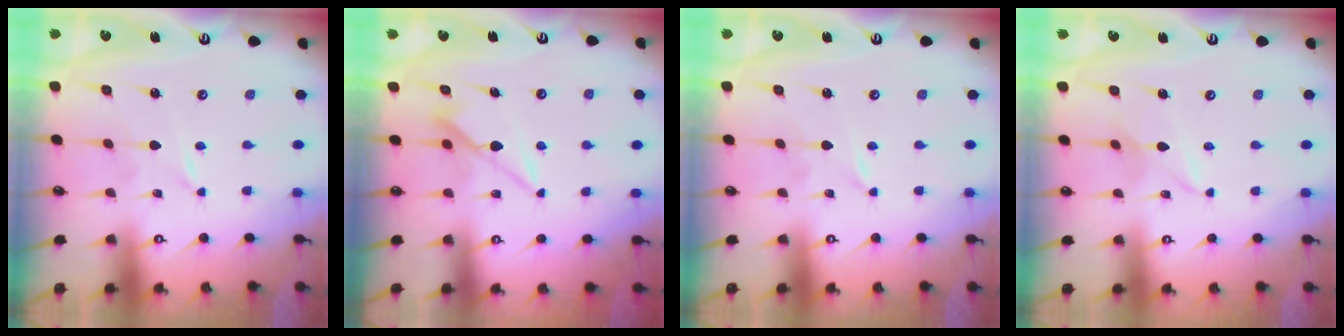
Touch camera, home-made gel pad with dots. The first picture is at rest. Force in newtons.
{"total": 7.6, "press": 7.6, "slide": 0.4}
{"total": 0.0}
{"total": 2.6, "press": 2.6, "slide": 0.3}